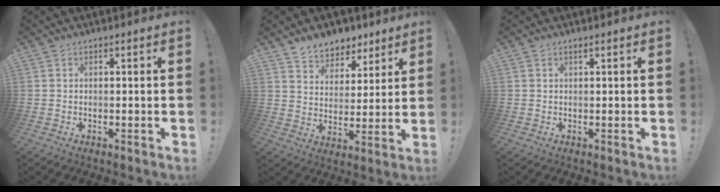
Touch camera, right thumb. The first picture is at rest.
{"total": 7.7, "force": [6.1, 4.6, 0.6], "torque": [-0.011, -0.055, 0.119]}
{"total": 0.7, "force": [0.4, -0.1, 0.5], "torque": [-0.019, 0.004, 0.009]}